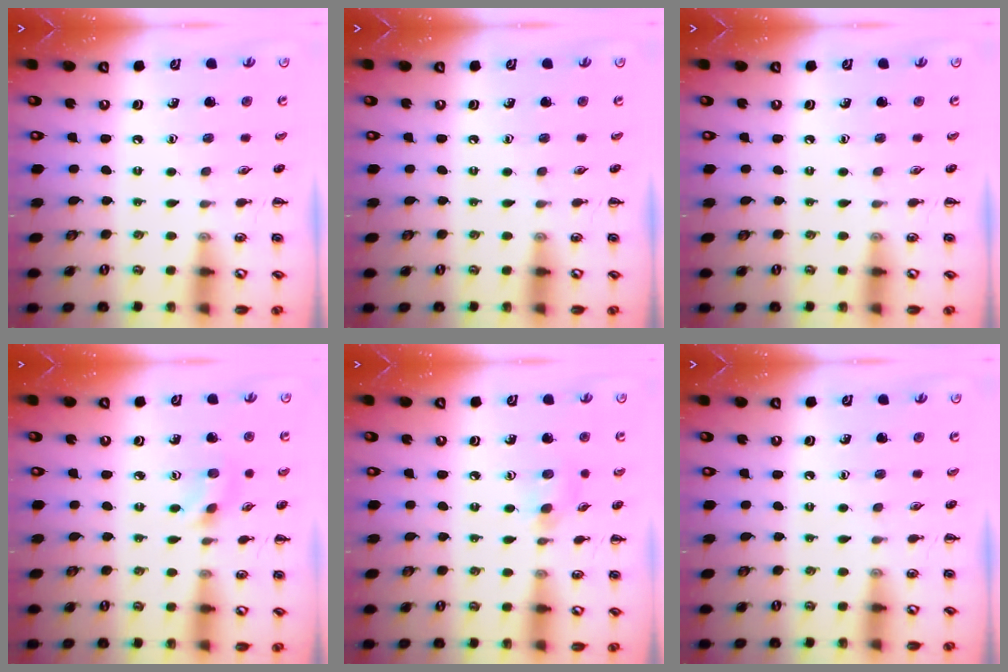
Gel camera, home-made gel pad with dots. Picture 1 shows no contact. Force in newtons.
{"total": 0.0}
{"total": 0.0}
{"total": 1.9, "press": 1.7, "slide": 0.8}
{"total": 5.7, "press": 5.3, "slide": 2.0}
{"total": 0.0}